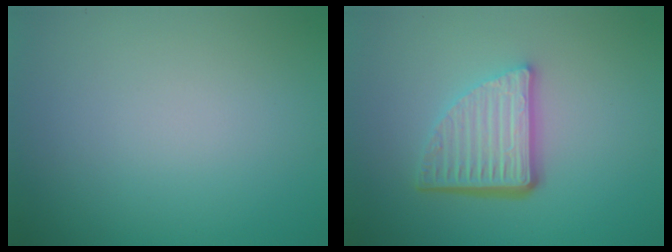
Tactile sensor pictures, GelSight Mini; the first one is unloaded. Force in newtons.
{"total": 5.3, "press": 3.7, "slide": 3.9}